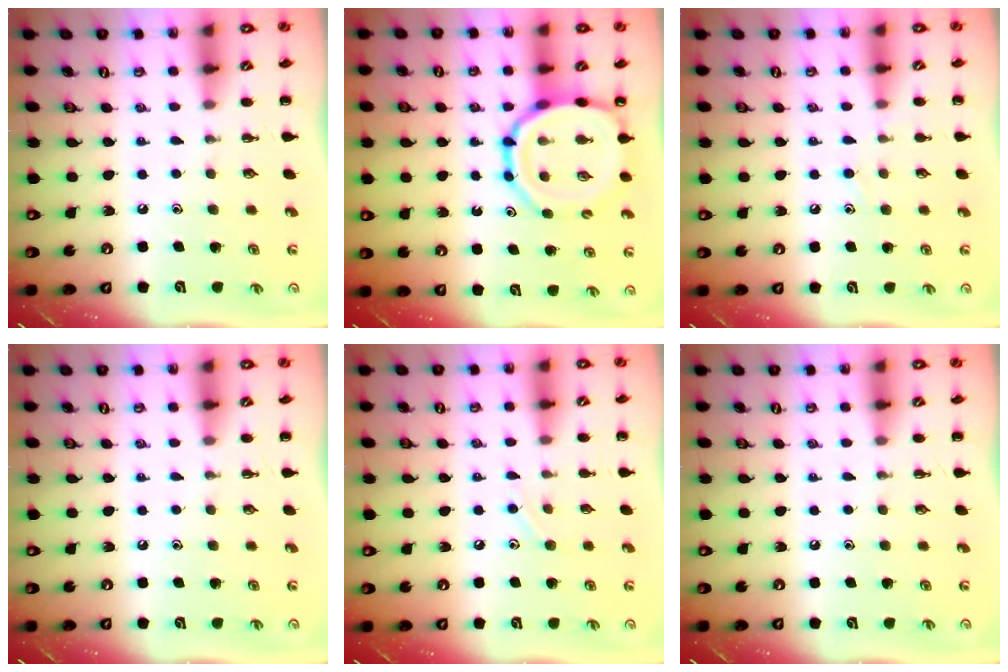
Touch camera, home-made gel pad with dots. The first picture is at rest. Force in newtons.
{"total": 13.6, "press": 13.3, "slide": 3.1}
{"total": 7.2, "press": 6.8, "slide": 2.4}
{"total": 0.0}
{"total": 5.8, "press": 5.5, "slide": 1.8}
{"total": 0.0}